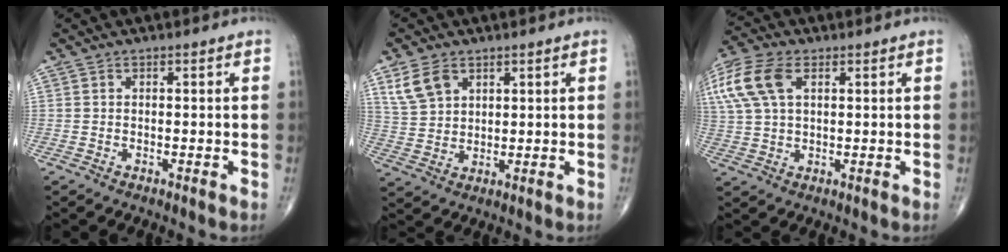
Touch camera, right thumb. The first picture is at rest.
{"total": 6.6, "force": [3.6, 4.4, 3.4], "torque": [-0.058, -0.010, 0.080]}
{"total": 13.8, "force": [5.0, 8.0, 10.1], "torque": [-0.253, 0.018, 0.096]}